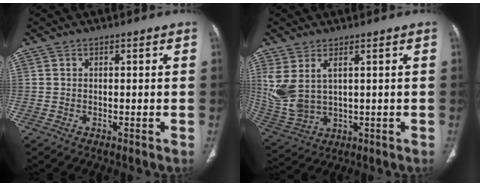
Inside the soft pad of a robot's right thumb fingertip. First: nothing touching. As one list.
[{"total": 9.6, "force": [3.0, 5.1, 7.5], "torque": [-0.176, -0.010, 0.082]}]